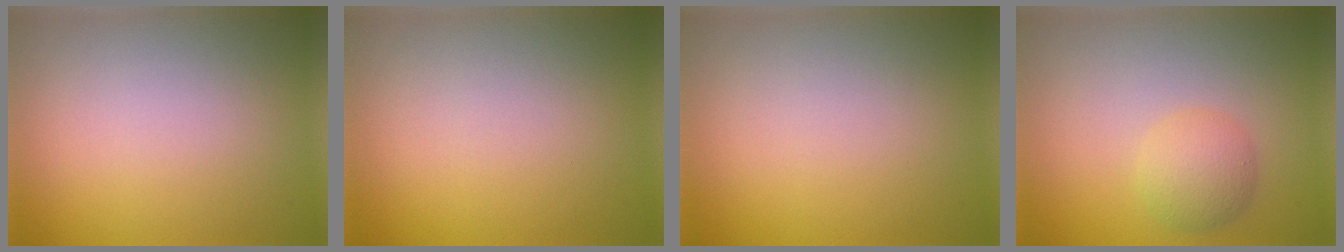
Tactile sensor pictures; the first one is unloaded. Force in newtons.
{"total": 0.0}
{"total": 0.0}
{"total": 2.7, "press": 2.7, "slide": 0.1}